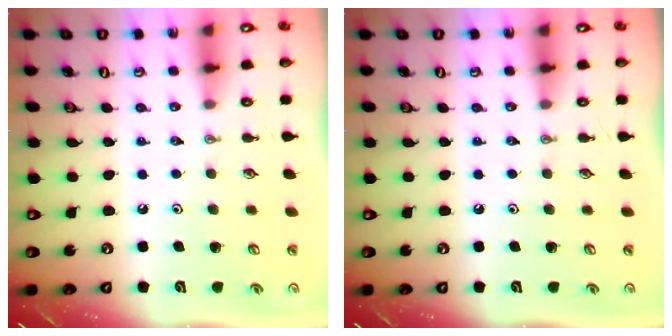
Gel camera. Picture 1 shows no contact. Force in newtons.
{"total": 0.0}